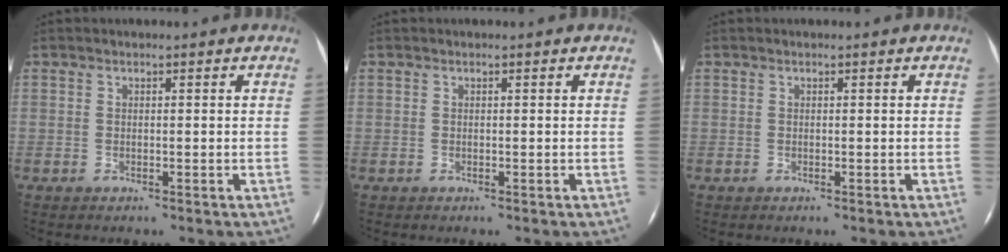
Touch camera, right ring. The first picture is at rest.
{"total": 0.0}
{"total": 0.0}